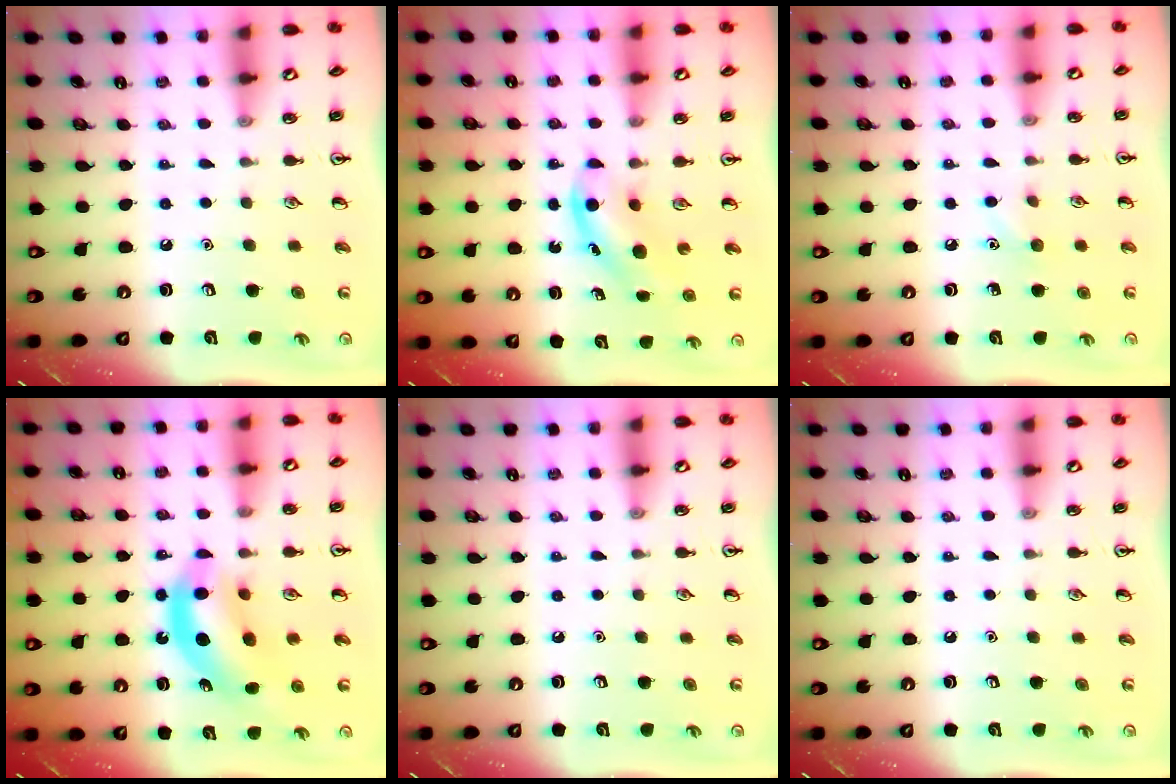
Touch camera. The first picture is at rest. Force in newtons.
{"total": 4.5, "press": 4.4, "slide": 1.1}
{"total": 4.4, "press": 4.2, "slide": 1.4}
{"total": 10.1, "press": 9.7, "slide": 3.0}
{"total": 0.0}
{"total": 0.0}